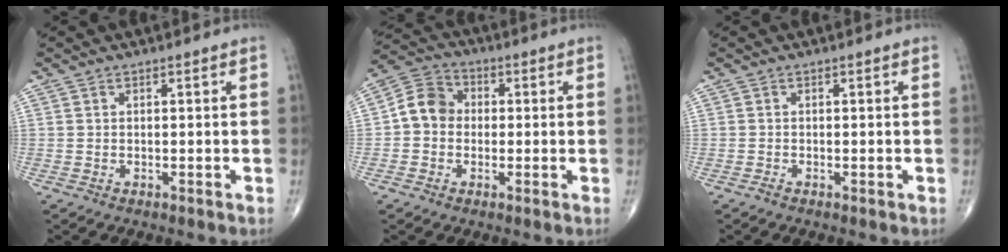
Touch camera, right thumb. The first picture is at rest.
{"total": 7.3, "force": [-0.3, 6.3, 3.7], "torque": [-0.049, 0.026, -0.020]}
{"total": 0.6, "force": [-0.4, 0.1, 0.5], "torque": [-0.007, -0.001, -0.008]}